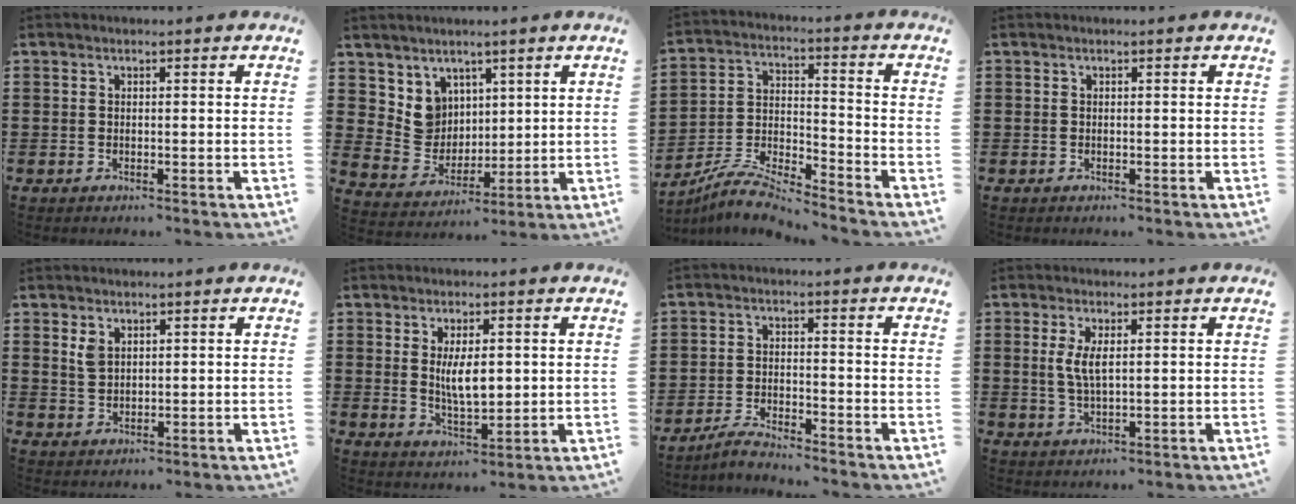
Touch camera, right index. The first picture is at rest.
{"total": 6.8, "force": [3.6, 5.7, 1.0], "torque": [-0.055, -0.008, 0.073]}
{"total": 7.7, "force": [-7.4, 0.4, 2.2], "torque": [-0.052, 0.005, -0.148]}
{"total": 0.0}
{"total": 2.4, "force": [1.5, 1.3, 1.4], "torque": [-0.032, 0.004, 0.028]}
{"total": 5.7, "force": [0.9, 2.1, 5.2], "torque": [-0.094, 0.001, 0.013]}
{"total": 3.3, "force": [-3.3, 0.0, 0.6], "torque": [-0.014, 0.007, -0.066]}
{"total": 3.8, "force": [0.8, 1.2, 3.5], "torque": [-0.073, 0.004, 0.012]}